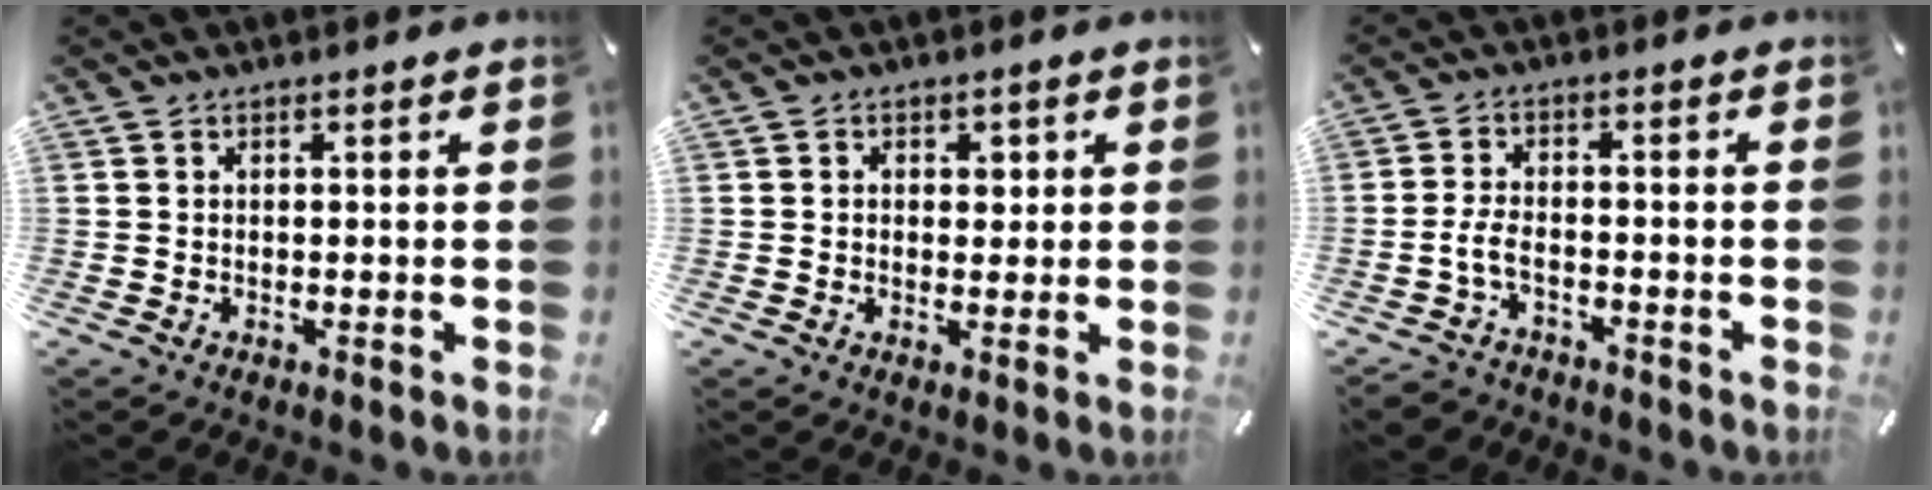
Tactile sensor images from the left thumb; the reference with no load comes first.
{"total": 2.4, "force": [0.3, 2.0, 1.2], "torque": [-0.003, -0.002, -0.004]}
{"total": 5.2, "force": [-2.6, 3.0, 3.4], "torque": [-0.083, 0.011, -0.055]}